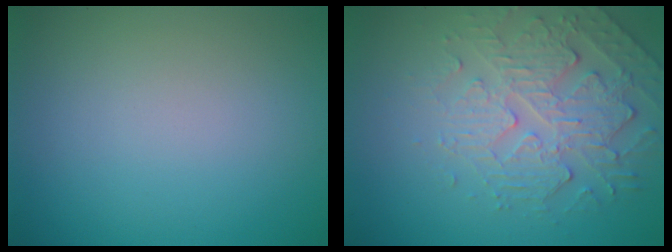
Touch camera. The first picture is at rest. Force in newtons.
{"total": 4.9, "press": 3.7, "slide": 3.1}